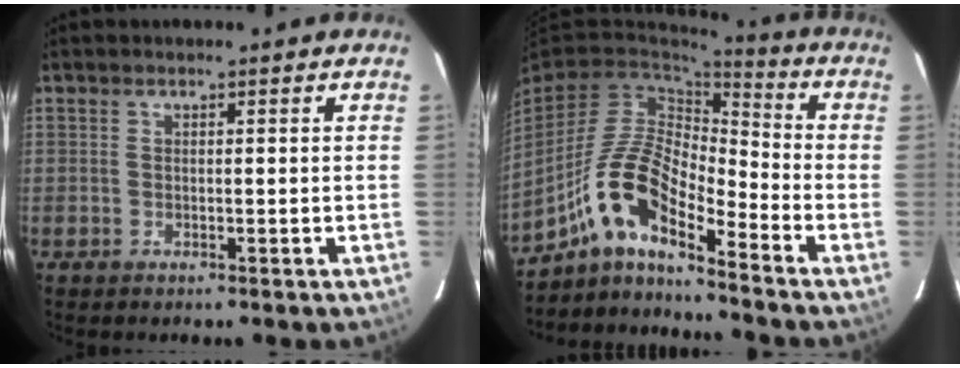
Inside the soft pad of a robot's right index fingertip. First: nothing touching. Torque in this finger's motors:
{"motor_torque": [1.06, -1.08, 0.80, 0.19]}